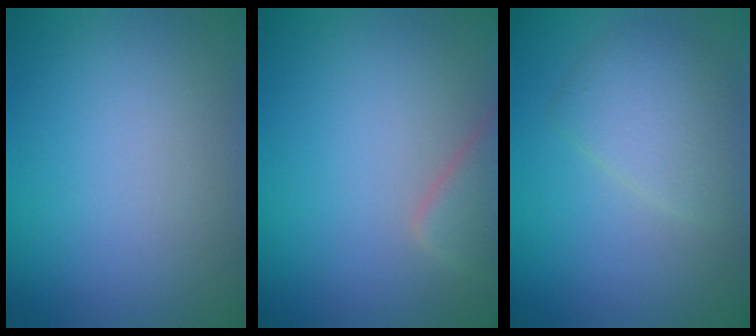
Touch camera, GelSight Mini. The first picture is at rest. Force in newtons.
{"total": 2.8, "press": 2.8, "slide": 0.2}
{"total": 3.3, "press": 3.3, "slide": 0.0}